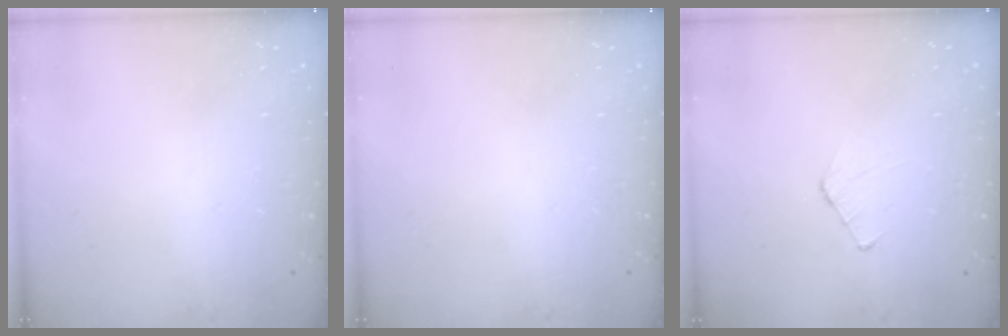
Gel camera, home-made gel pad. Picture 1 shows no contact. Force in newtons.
{"total": 0.0}
{"total": 5.0, "press": 5.0, "slide": 0.5}